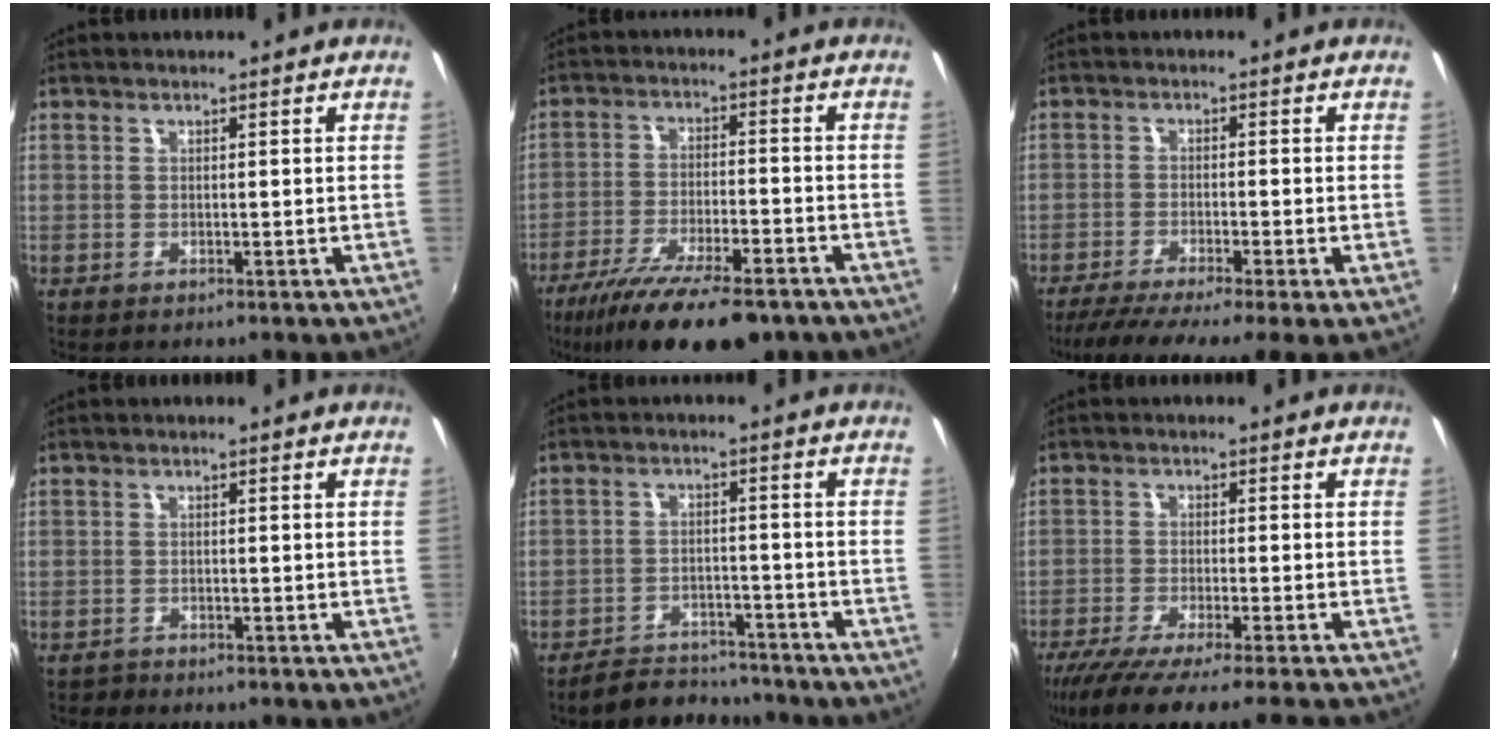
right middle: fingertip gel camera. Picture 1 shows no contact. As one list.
[{"total": 16.9, "force": [-12.4, 4.6, 10.5], "torque": [-0.204, -0.042, -0.197]}, {"total": 8.0, "force": [-6.0, -0.5, 5.2], "torque": [-0.106, -0.032, -0.101]}, {"total": 1.1, "force": [-0.9, 0.5, 0.0], "torque": [-0.003, 0.002, -0.016]}, {"total": 7.9, "force": [-7.2, 3.0, 1.1], "torque": [-0.040, 0.015, -0.099]}, {"total": 11.5, "force": [-9.7, -0.8, 6.0], "torque": [-0.118, -0.037, -0.158]}]